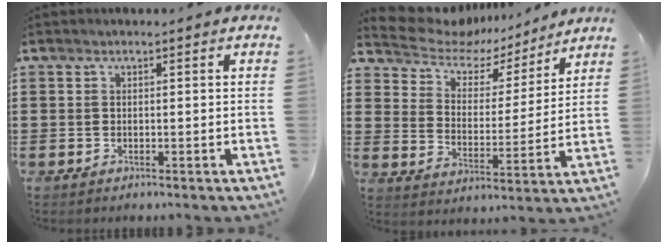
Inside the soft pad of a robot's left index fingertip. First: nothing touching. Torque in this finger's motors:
{"motor_torque": [2.14, 0.00, 1.05, 0.21]}